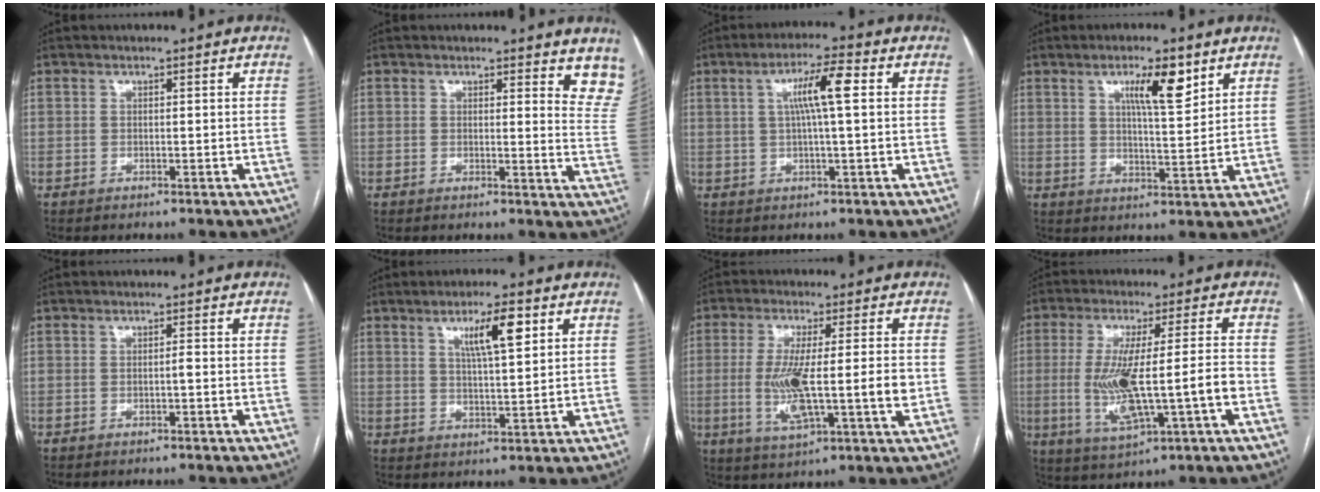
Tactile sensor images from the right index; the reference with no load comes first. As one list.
[{"total": 8.6, "force": [7.6, 2.0, 3.6], "torque": [-0.009, -0.039, 0.055]}, {"total": 7.1, "force": [1.6, 0.2, 6.9], "torque": [-0.120, 0.011, 0.027]}, {"total": 7.5, "force": [4.0, 1.3, 6.2], "torque": [-0.100, -0.002, 0.065]}, {"total": 0.8, "force": [-0.3, 0.0, 0.7], "torque": [-0.012, 0.001, -0.004]}, {"total": 7.4, "force": [3.4, 1.0, 6.5], "torque": [-0.109, 0.003, 0.059]}, {"total": 11.6, "force": [-1.1, 1.3, 11.5], "torque": [-0.215, -0.010, -0.019]}, {"total": 13.1, "force": [-2.3, 1.2, 12.8], "torque": [-0.248, -0.002, -0.034]}]